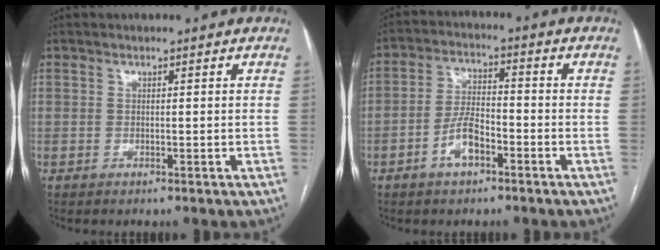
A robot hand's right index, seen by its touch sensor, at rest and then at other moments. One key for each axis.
{"total": 6.0, "fx": -3.0, "fy": 2.5, "fz": 4.6, "tx": -0.095, "ty": 0.012, "tz": -0.054}